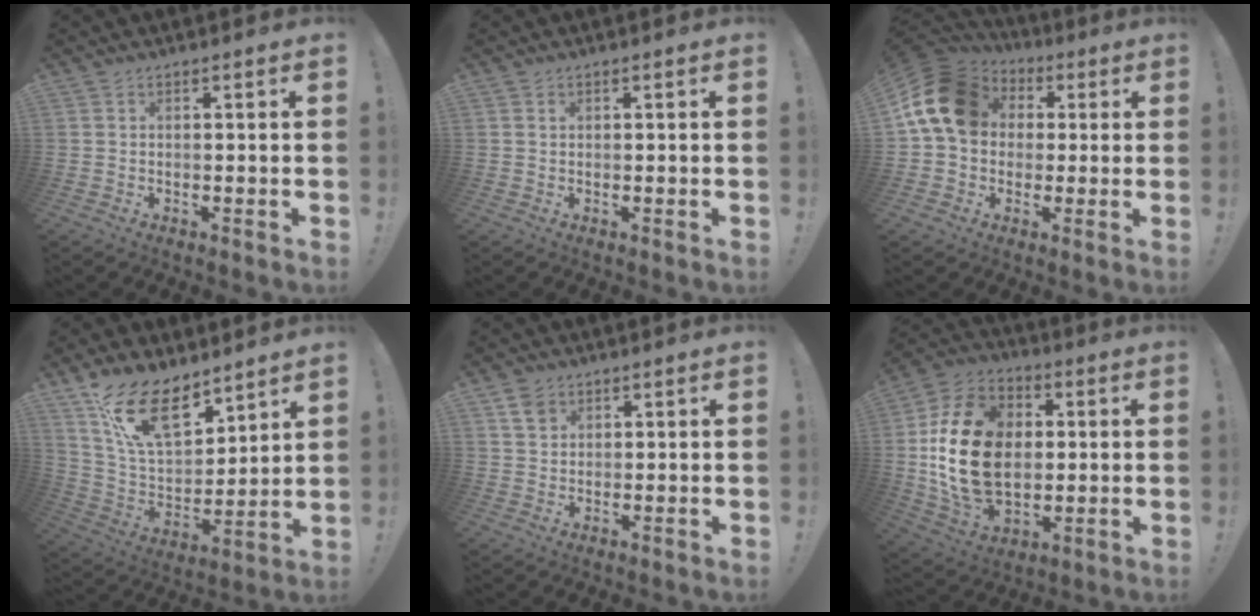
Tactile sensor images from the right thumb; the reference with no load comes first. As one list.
[{"total": 0.0}, {"total": 18.3, "force": [4.1, 13.9, 11.0], "torque": [-0.190, 0.006, 0.083]}, {"total": 18.8, "force": [12.2, 8.7, 11.2], "torque": [-0.208, -0.074, 0.224]}, {"total": 4.1, "force": [2.5, 3.0, 1.3], "torque": [-0.013, -0.010, 0.045]}, {"total": 24.4, "force": [1.1, 17.4, 17.0], "torque": [-0.308, 0.015, 0.030]}]